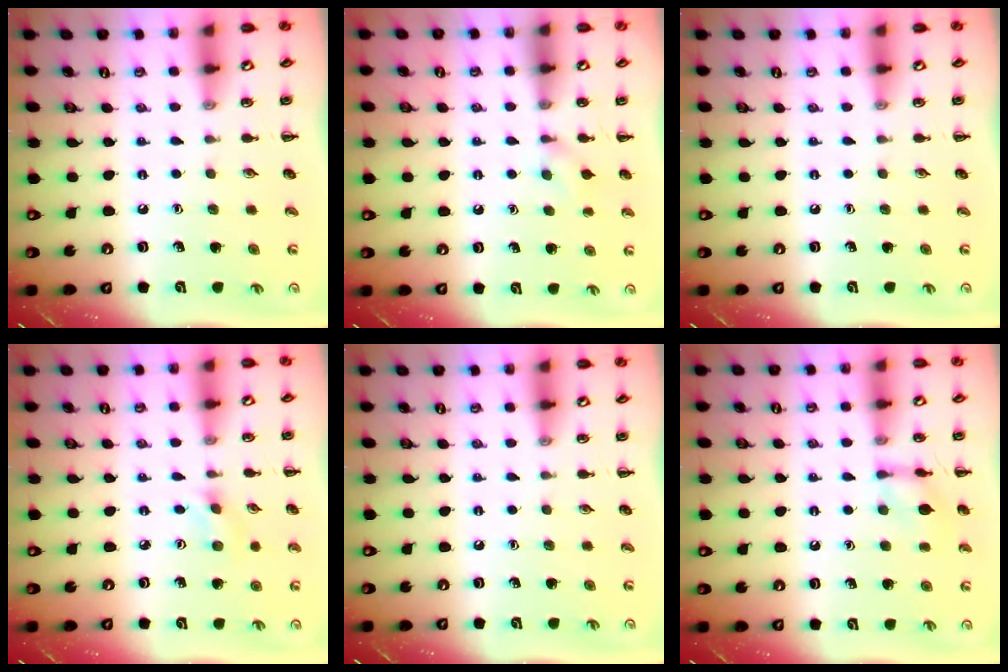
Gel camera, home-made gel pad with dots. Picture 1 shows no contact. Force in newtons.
{"total": 3.7, "press": 3.4, "slide": 1.4}
{"total": 0.0}
{"total": 1.4, "press": 1.3, "slide": 0.4}
{"total": 0.0}
{"total": 9.6, "press": 9.6, "slide": 0.5}